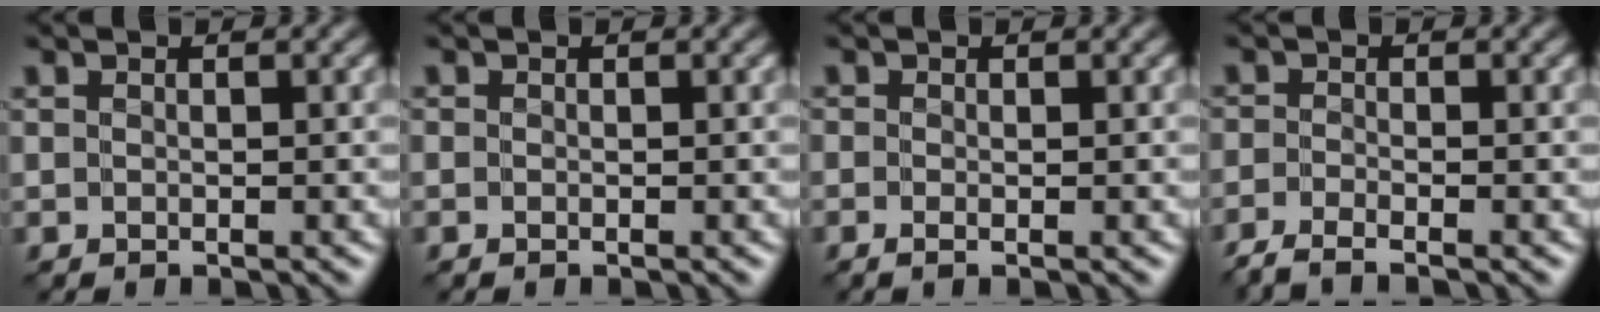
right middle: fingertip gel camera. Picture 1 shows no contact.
{"total": 0.0}
{"total": 0.6, "force": [-0.3, 0.1, 0.5], "torque": [-0.010, -0.002, -0.006]}
{"total": 2.5, "force": [-2.3, 0.2, 1.1], "torque": [-0.023, -0.007, -0.054]}